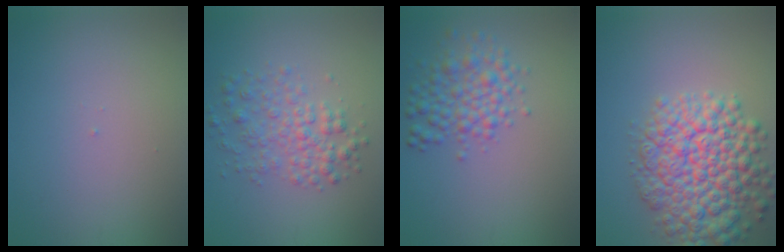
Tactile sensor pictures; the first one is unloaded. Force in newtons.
{"total": 3.4, "press": 3.4, "slide": 0.1}
{"total": 3.6, "press": 3.6, "slide": 0.0}
{"total": 8.9, "press": 8.9, "slide": 0.4}